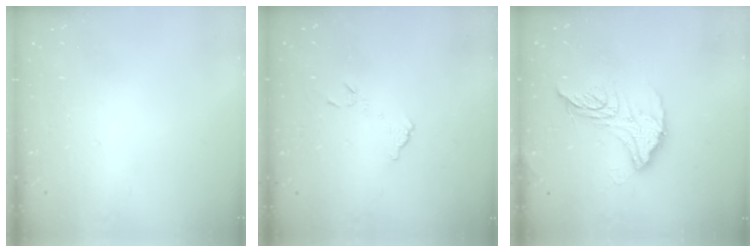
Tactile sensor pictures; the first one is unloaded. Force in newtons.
{"total": 5.4, "press": 5.4, "slide": 0.5}
{"total": 13.8, "press": 13.8, "slide": 1.0}